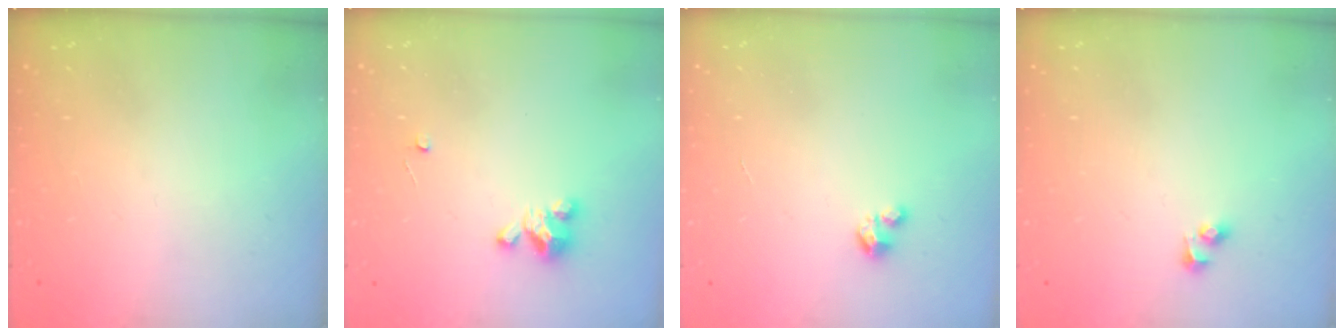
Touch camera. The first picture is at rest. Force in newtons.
{"total": 3.5, "press": 3.5, "slide": 0.2}
{"total": 2.7, "press": 2.7, "slide": 0.2}
{"total": 2.7, "press": 2.5, "slide": 1.2}